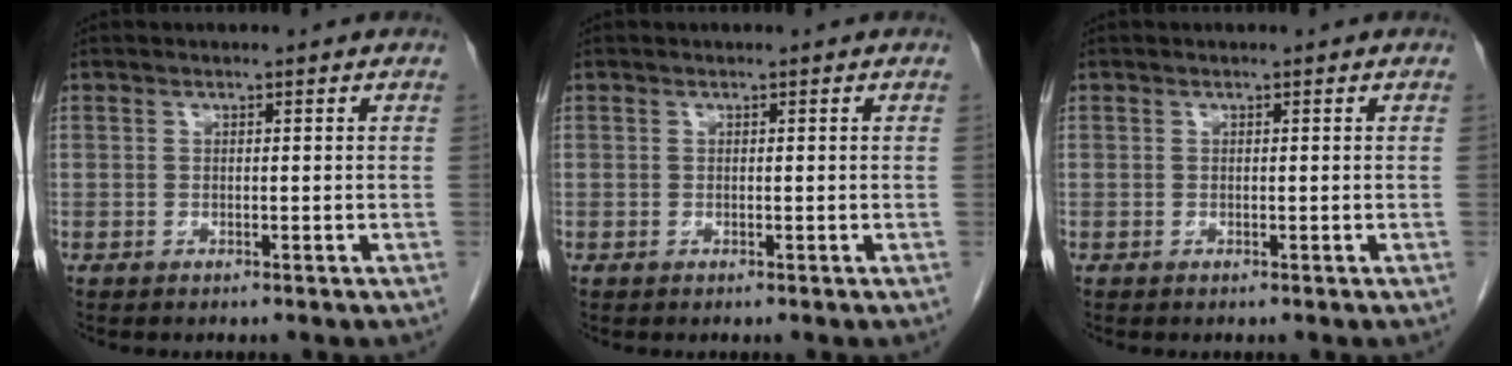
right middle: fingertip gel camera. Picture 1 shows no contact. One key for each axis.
{"total": 0.0}
{"total": 0.0}